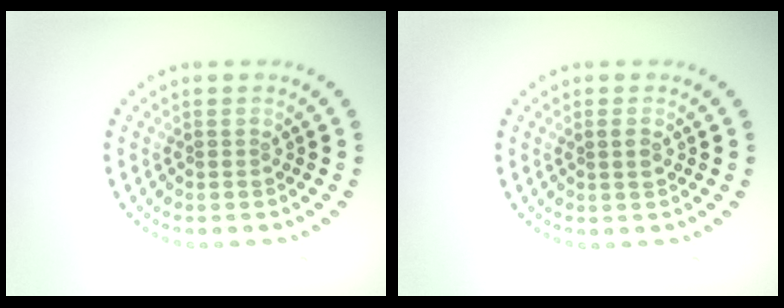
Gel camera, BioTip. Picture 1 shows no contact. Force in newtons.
{"total": 0.9, "press": 0.9, "slide": 0.3}